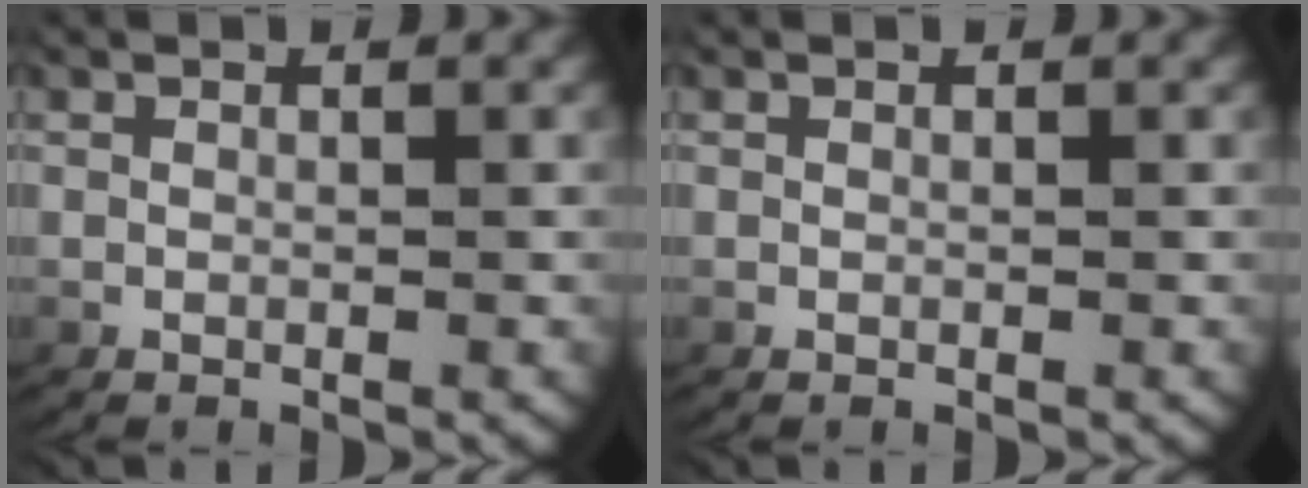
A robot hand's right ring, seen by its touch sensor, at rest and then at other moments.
{"total": 0.0}